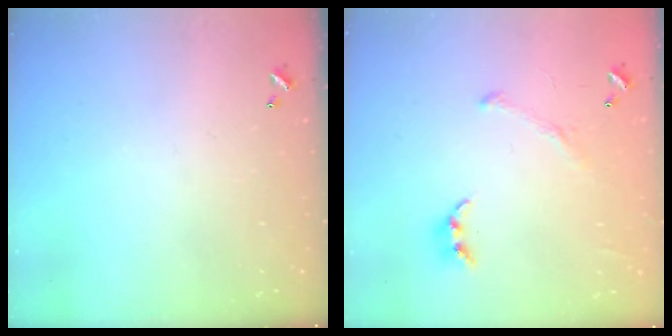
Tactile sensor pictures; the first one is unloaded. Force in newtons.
{"total": 2.3, "press": 2.3, "slide": 0.5}